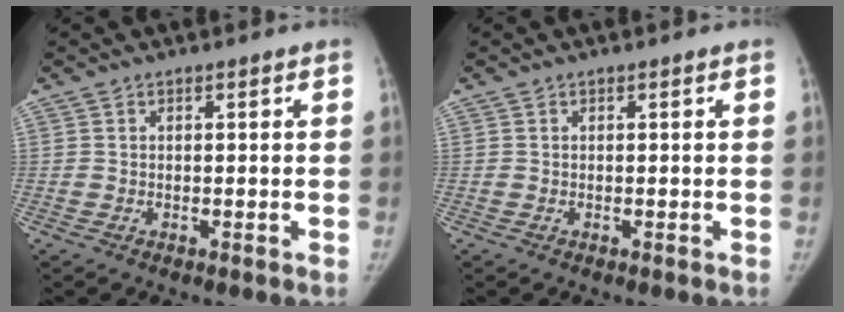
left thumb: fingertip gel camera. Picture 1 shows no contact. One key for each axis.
{"total": 0.0}